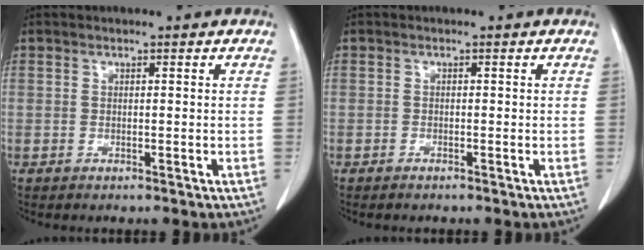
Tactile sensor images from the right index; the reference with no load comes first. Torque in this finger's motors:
{"motor_torque": [0.01, -0.02, -0.02, 0.00]}